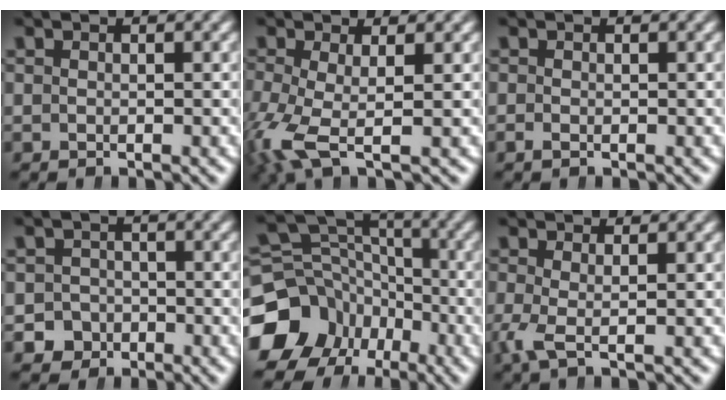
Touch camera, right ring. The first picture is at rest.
{"total": 4.7, "force": [-1.2, 2.3, 3.9], "torque": [-0.114, -0.038, -0.005]}
{"total": 0.6, "force": [-0.5, 0.2, 0.3], "torque": [-0.009, -0.007, -0.006]}
{"total": 5.9, "force": [-2.8, 5.2, 0.7], "torque": [-0.023, -0.021, -0.048]}
{"total": 14.2, "force": [-3.9, 12.2, 6.0], "torque": [-0.094, -0.050, -0.059]}
{"total": 1.9, "force": [-0.7, 0.3, 1.7], "torque": [-0.055, -0.022, -0.004]}